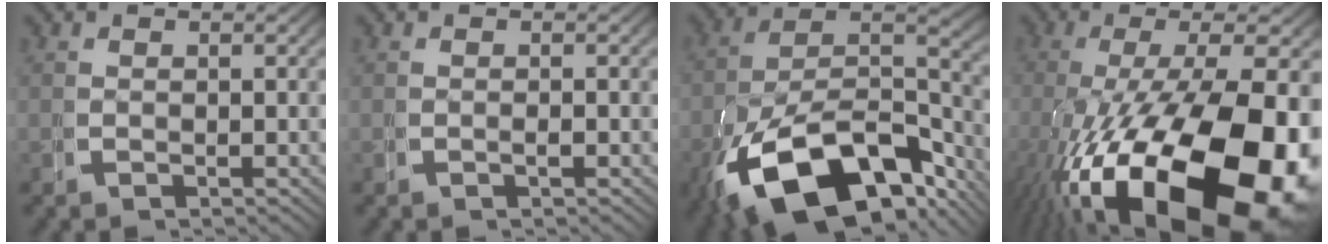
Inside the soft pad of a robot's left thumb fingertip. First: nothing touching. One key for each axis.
{"total": 0.5, "fx": -0.3, "fy": 0.1, "fz": 0.4, "tx": -0.011, "ty": 0.001, "tz": -0.009}
{"total": 17.4, "fx": -6.9, "fy": 10.2, "fz": 12.3, "tx": -0.236, "ty": -0.066, "tz": -0.081}
{"total": 21.8, "fx": -5.9, "fy": 11.6, "fz": 17.5, "tx": -0.339, "ty": -0.080, "tz": -0.044}